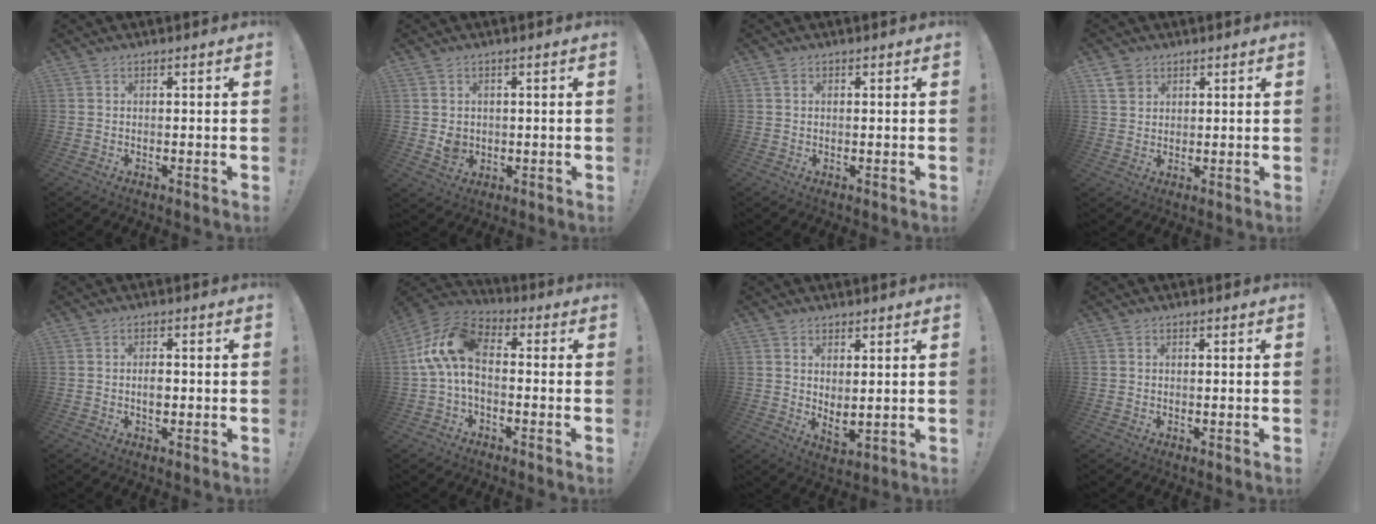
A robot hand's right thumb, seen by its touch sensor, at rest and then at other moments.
{"total": 4.1, "force": [0.7, 3.7, 1.6], "torque": [-0.010, -0.004, 0.015]}
{"total": 0.7, "force": [0.4, 0.4, 0.4], "torque": [-0.010, 0.002, 0.007]}
{"total": 4.5, "force": [2.8, 3.3, 1.2], "torque": [-0.013, -0.014, 0.052]}
{"total": 2.7, "force": [-0.5, 1.5, 2.1], "torque": [-0.023, -0.002, -0.013]}
{"total": 13.7, "force": [0.3, 8.2, 11.0], "torque": [-0.218, 0.015, 0.008]}
{"total": 3.6, "force": [2.4, 1.2, 2.5], "torque": [-0.028, -0.024, 0.042]}
{"total": 0.6, "force": [0.2, 0.6, 0.0], "torque": [0.005, 0.000, 0.002]}